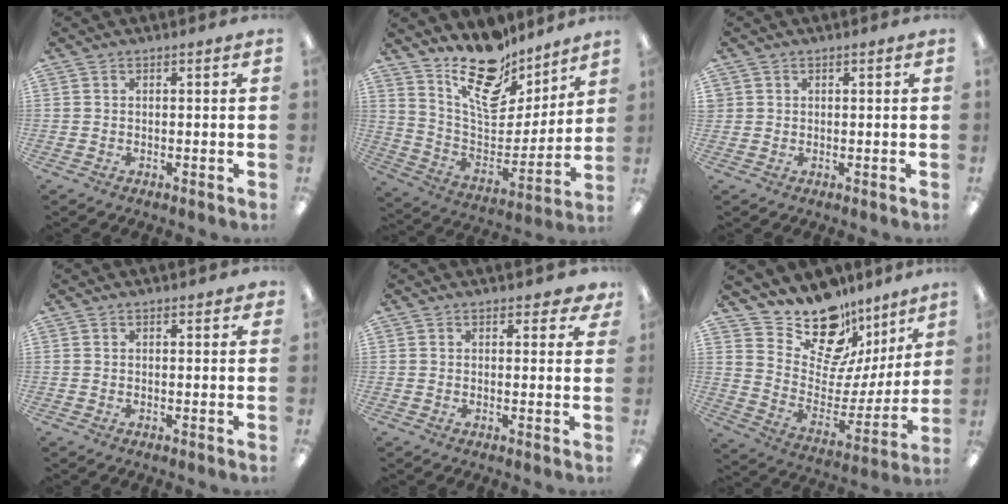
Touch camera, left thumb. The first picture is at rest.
{"total": 19.4, "force": [14.3, 8.9, 9.6], "torque": [-0.165, -0.101, 0.256]}
{"total": 1.0, "force": [0.3, 0.9, 0.0], "torque": [0.000, 0.001, 0.006]}
{"total": 0.9, "force": [0.7, 0.4, 0.3], "torque": [0.001, -0.002, 0.011]}
{"total": 2.1, "force": [1.5, 1.1, 0.9], "torque": [-0.013, 0.000, 0.027]}
{"total": 18.4, "force": [15.1, 8.5, 6.2], "torque": [-0.112, -0.133, 0.269]}